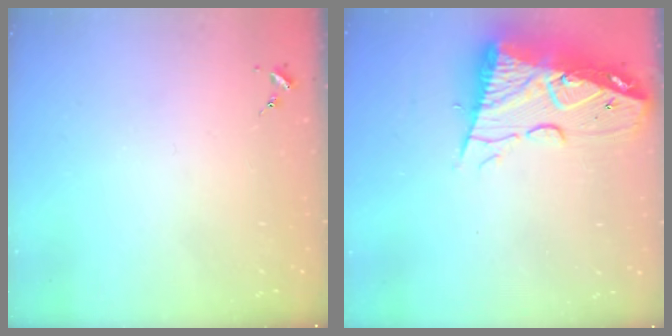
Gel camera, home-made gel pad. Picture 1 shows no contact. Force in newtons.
{"total": 15.5, "press": 15.4, "slide": 1.4}